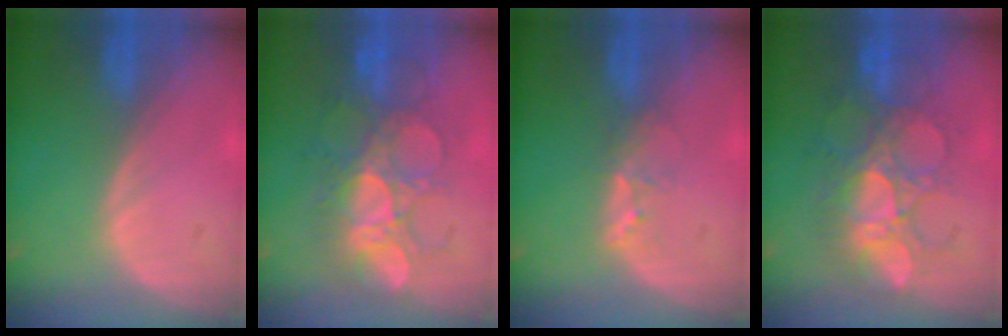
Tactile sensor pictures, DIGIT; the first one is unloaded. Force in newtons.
{"total": 8.8, "press": 8.7, "slide": 1.6}
{"total": 2.0, "press": 1.9, "slide": 0.4}
{"total": 8.7, "press": 8.6, "slide": 1.5}